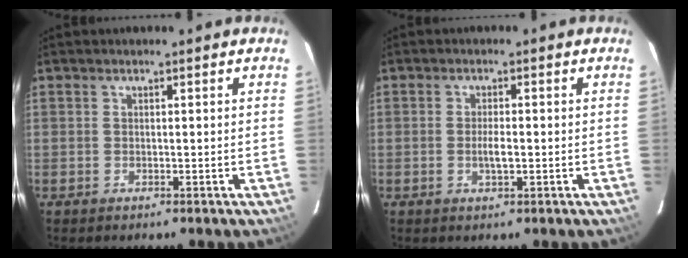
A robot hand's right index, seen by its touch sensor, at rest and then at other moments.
{"total": 2.5, "force": [-0.4, 0.7, 2.3], "torque": [-0.044, -0.001, -0.007]}